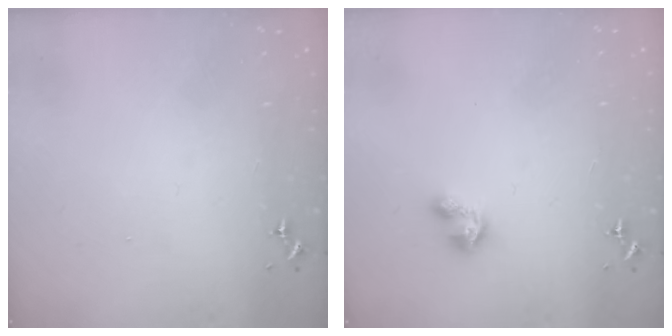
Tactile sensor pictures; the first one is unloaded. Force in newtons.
{"total": 6.0, "press": 6.0, "slide": 0.4}